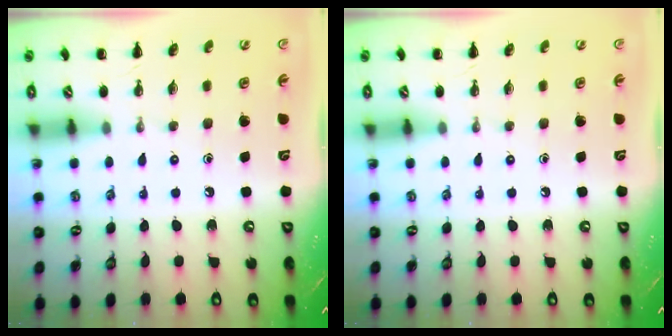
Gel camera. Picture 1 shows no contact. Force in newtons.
{"total": 0.0}